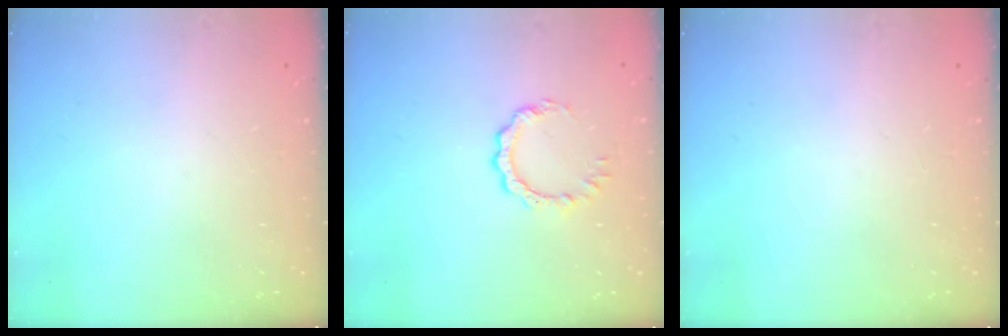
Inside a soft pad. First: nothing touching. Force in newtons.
{"total": 4.9, "press": 4.8, "slide": 0.3}
{"total": 0.0}